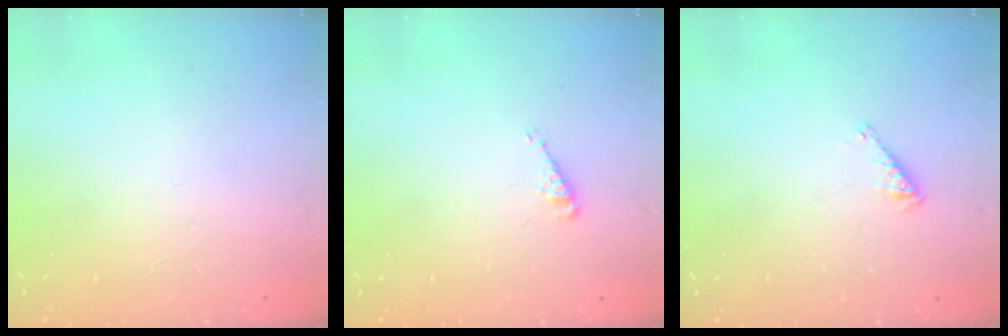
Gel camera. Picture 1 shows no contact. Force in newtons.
{"total": 3.9, "press": 3.8, "slide": 0.4}
{"total": 3.2, "press": 3.2, "slide": 0.3}